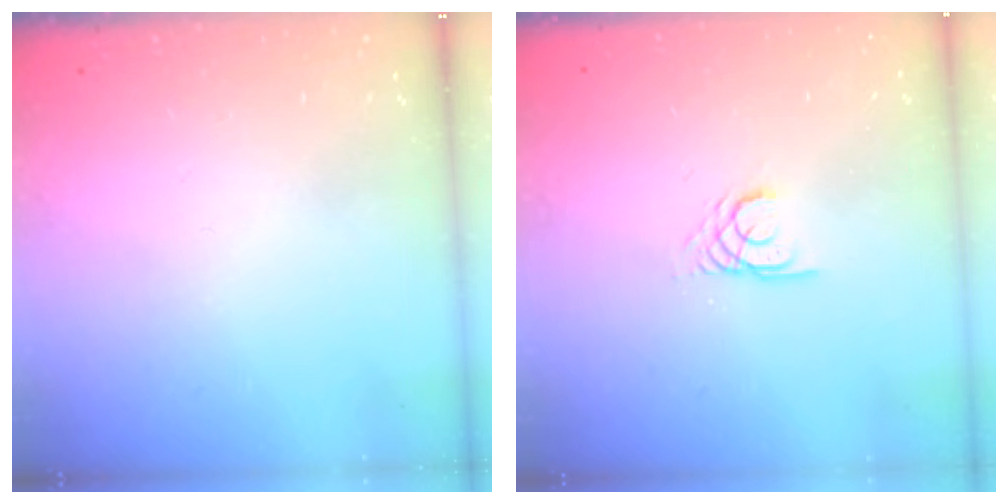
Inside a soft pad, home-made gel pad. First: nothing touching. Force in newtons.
{"total": 2.2, "press": 2.2, "slide": 0.1}